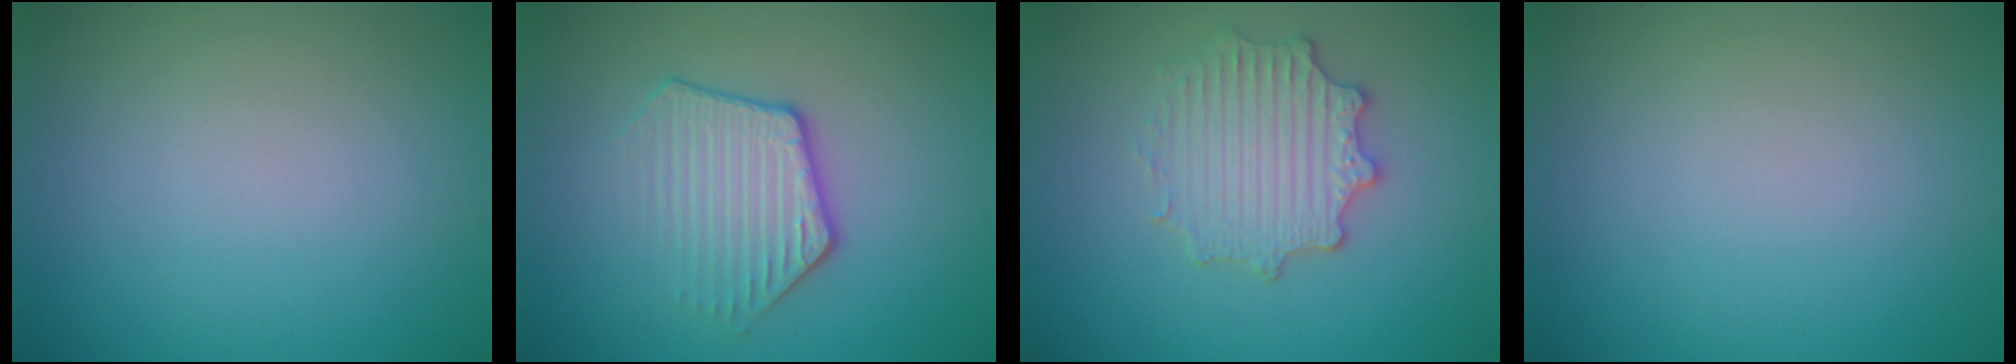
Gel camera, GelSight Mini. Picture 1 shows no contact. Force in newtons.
{"total": 3.6, "press": 3.1, "slide": 1.8}
{"total": 3.4, "press": 3.1, "slide": 1.2}
{"total": 0.0}